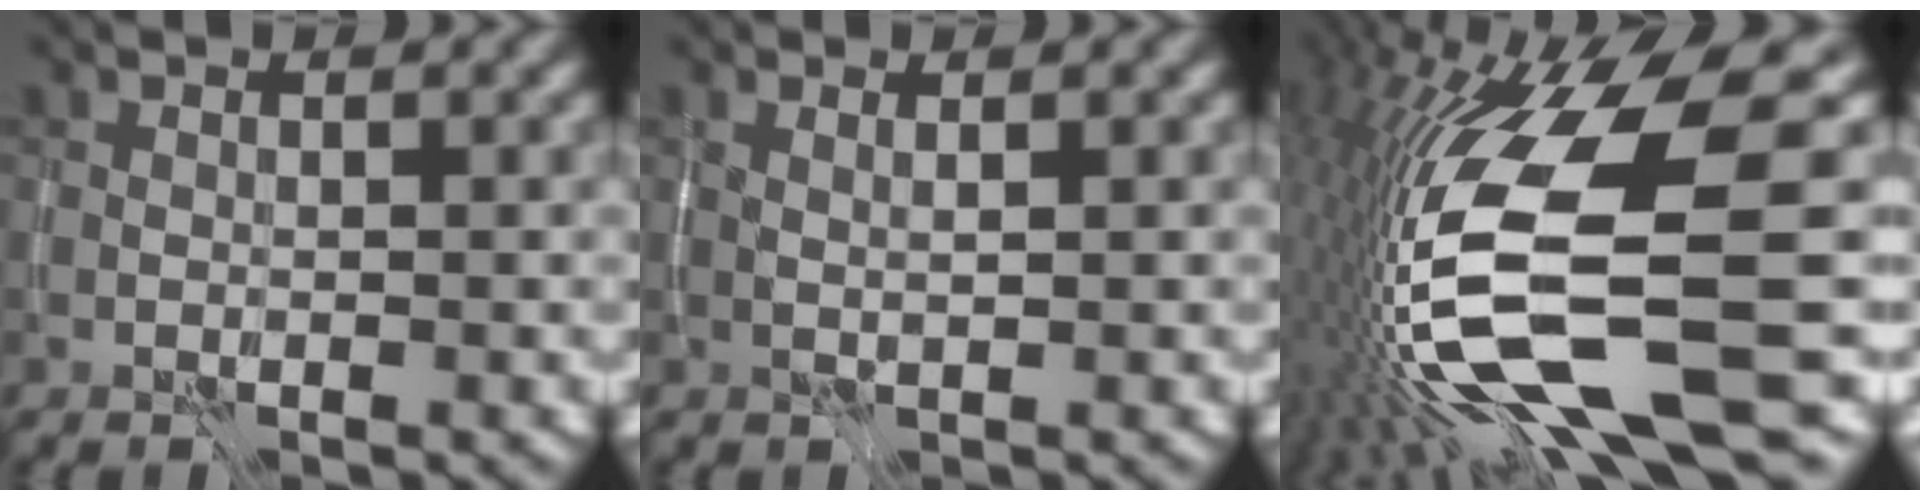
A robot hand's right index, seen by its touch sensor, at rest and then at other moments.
{"total": 0.9, "force": [0.5, 0.0, 0.8], "torque": [-0.014, -0.003, 0.008]}
{"total": 16.0, "force": [-4.0, 4.1, 14.9], "torque": [-0.307, -0.009, -0.059]}